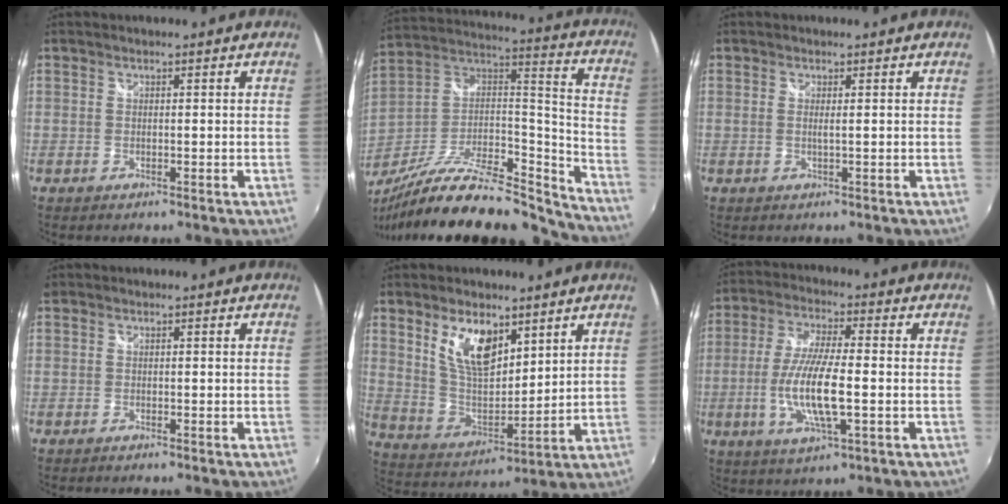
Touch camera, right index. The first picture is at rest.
{"total": 25.8, "force": [-21.2, 7.2, 12.9], "torque": [-0.209, 0.004, -0.351]}
{"total": 1.0, "force": [0.1, -0.4, 0.9], "torque": [-0.018, -0.003, 0.000]}
{"total": 0.9, "force": [-0.5, 0.7, 0.3], "torque": [-0.010, -0.003, -0.012]}
{"total": 11.7, "force": [6.3, 5.7, 8.1], "torque": [-0.149, 0.004, 0.130]}
{"total": 11.6, "force": [-2.3, 2.6, 11.1], "torque": [-0.224, -0.011, -0.046]}